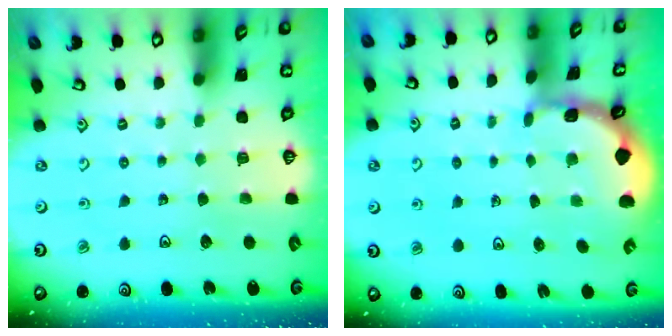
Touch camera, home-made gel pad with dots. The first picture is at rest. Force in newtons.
{"total": 1.5, "press": 1.5, "slide": 0.1}